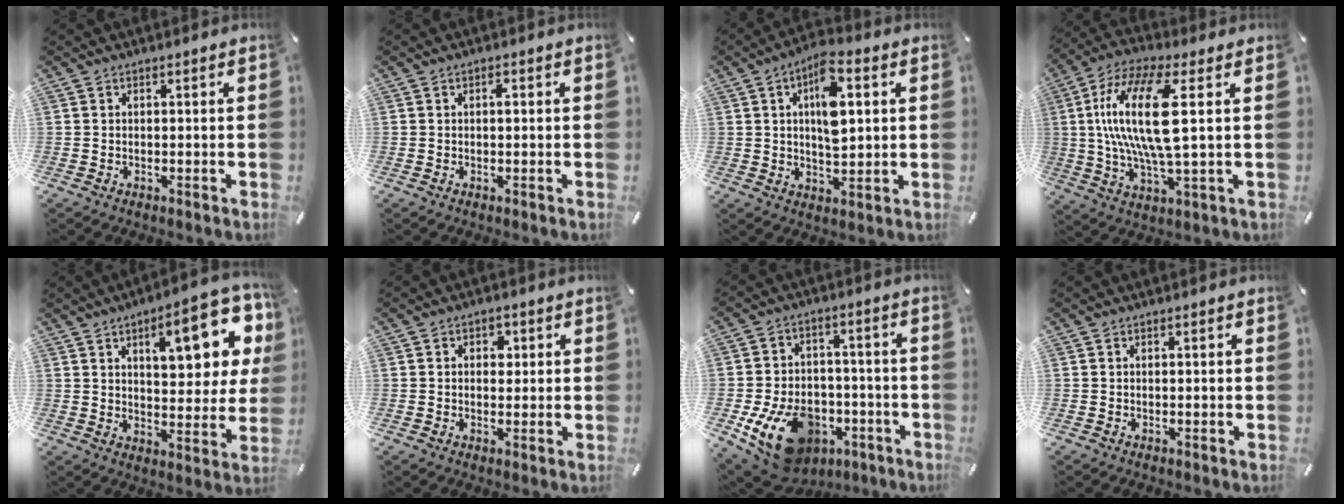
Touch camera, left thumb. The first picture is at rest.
{"total": 1.0, "force": [0.1, 0.5, 0.9], "torque": [-0.019, 0.003, 0.000]}
{"total": 11.1, "force": [3.2, 5.2, 9.2], "torque": [-0.146, -0.008, 0.048]}
{"total": 18.6, "force": [2.9, 5.5, 17.5], "torque": [-0.368, -0.012, 0.036]}
{"total": 18.1, "force": [7.6, 7.3, 14.7], "torque": [-0.195, -0.026, 0.115]}
{"total": 3.2, "force": [0.5, 2.5, 1.9], "torque": [-0.008, -0.005, -0.002]}
{"total": 16.1, "force": [-7.0, 11.2, 9.2], "torque": [-0.158, 0.043, -0.103]}
{"total": 0.0}